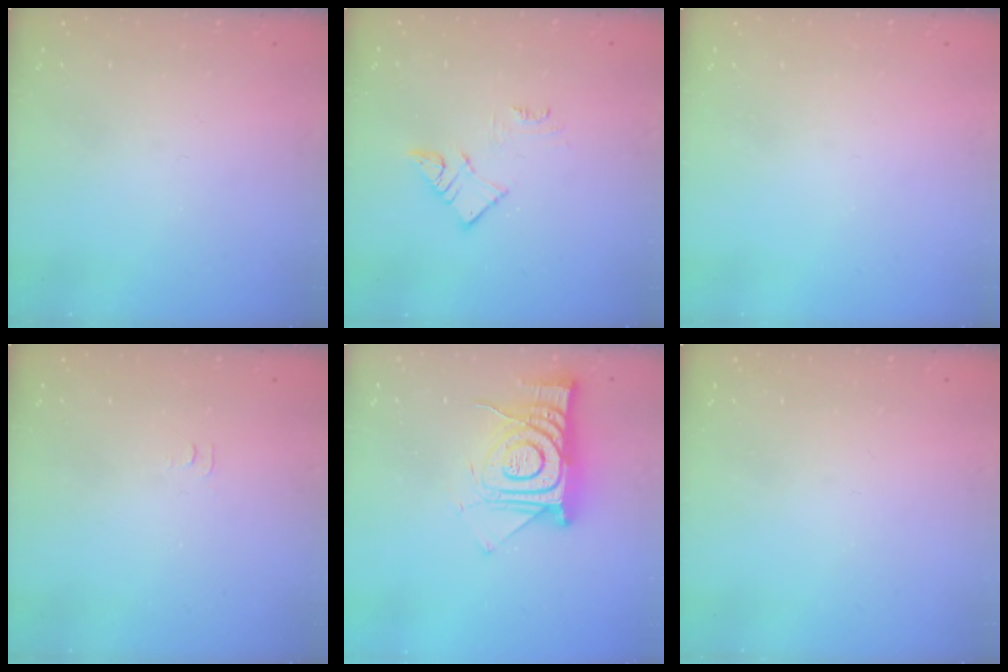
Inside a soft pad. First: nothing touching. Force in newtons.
{"total": 6.9, "press": 6.8, "slide": 0.3}
{"total": 0.0}
{"total": 4.6, "press": 4.5, "slide": 0.6}
{"total": 14.7, "press": 14.6, "slide": 1.2}
{"total": 0.0}